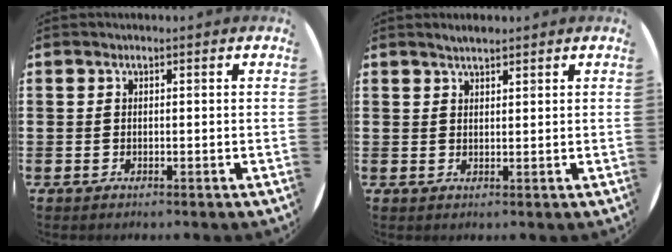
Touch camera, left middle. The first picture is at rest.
{"total": 1.7, "force": [1.6, 0.3, 0.6], "torque": [-0.012, 0.004, 0.029]}